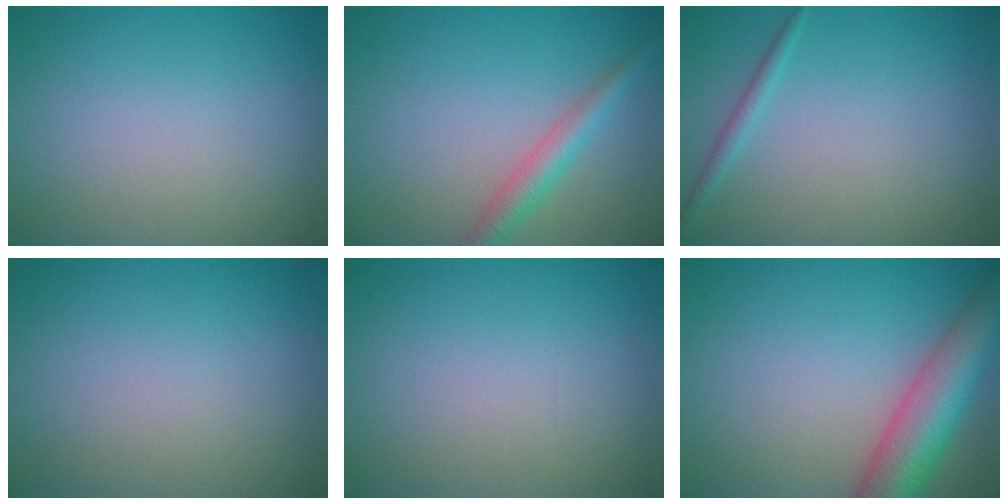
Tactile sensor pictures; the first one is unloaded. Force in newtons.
{"total": 2.8, "press": 2.8, "slide": 0.1}
{"total": 1.2, "press": 1.2, "slide": 0.1}
{"total": 0.0}
{"total": 0.0}
{"total": 8.5, "press": 8.5, "slide": 0.4}